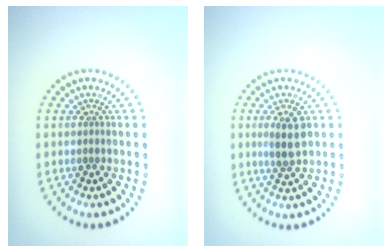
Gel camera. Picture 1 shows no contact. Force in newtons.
{"total": 2.7, "press": 2.6, "slide": 0.9}